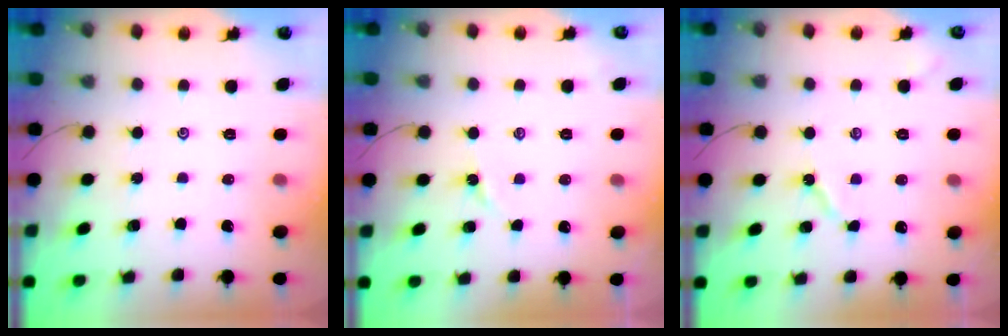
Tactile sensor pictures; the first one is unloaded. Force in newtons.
{"total": 2.0, "press": 1.9, "slide": 0.3}
{"total": 4.8, "press": 4.8, "slide": 0.5}